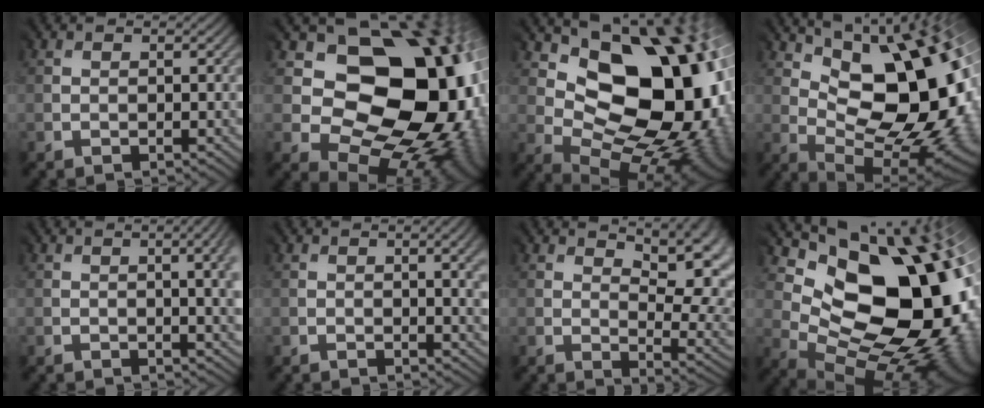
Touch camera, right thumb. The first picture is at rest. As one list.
[{"total": 16.8, "force": [0.5, 13.1, 10.4], "torque": [-0.112, -0.018, 0.027]}, {"total": 16.0, "force": [2.1, 10.6, 11.8], "torque": [-0.125, -0.010, 0.058]}, {"total": 16.8, "force": [3.0, 8.4, 14.2], "torque": [-0.168, 0.030, 0.059]}, {"total": 5.7, "force": [-0.6, 1.7, 5.4], "torque": [-0.026, 0.014, -0.015]}, {"total": 4.1, "force": [-0.3, 1.3, 3.8], "torque": [-0.021, 0.005, -0.010]}, {"total": 11.1, "force": [4.2, 5.1, 8.9], "torque": [-0.123, 0.027, 0.073]}, {"total": 16.7, "force": [2.9, 11.3, 12.0], "torque": [-0.138, -0.015, 0.078]}]